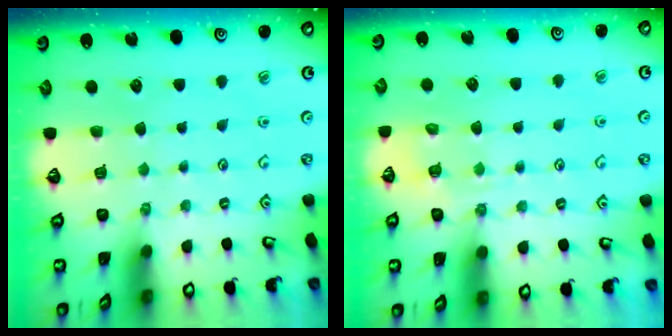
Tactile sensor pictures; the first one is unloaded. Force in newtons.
{"total": 4.8, "press": 4.8, "slide": 0.7}